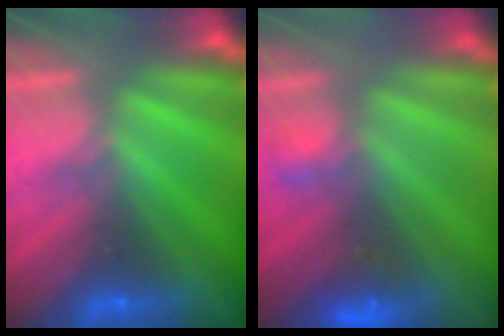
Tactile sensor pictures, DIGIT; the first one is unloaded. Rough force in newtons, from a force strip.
{"total": 2.6}